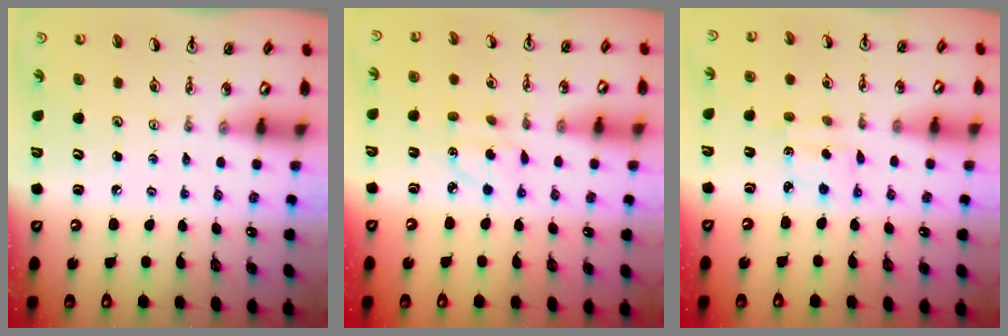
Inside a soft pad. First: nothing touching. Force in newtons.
{"total": 3.8, "press": 3.8, "slide": 0.7}
{"total": 1.8, "press": 1.7, "slide": 0.6}